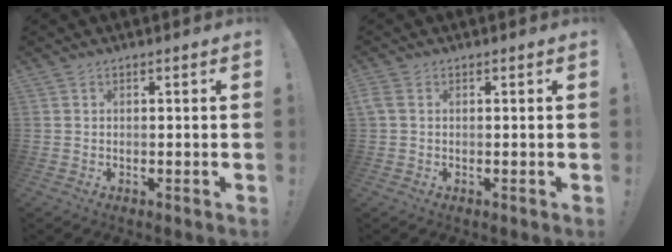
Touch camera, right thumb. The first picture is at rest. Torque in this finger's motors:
{"motor_torque": [-0.02, -0.04, 0.21, 0.08, 0.01]}